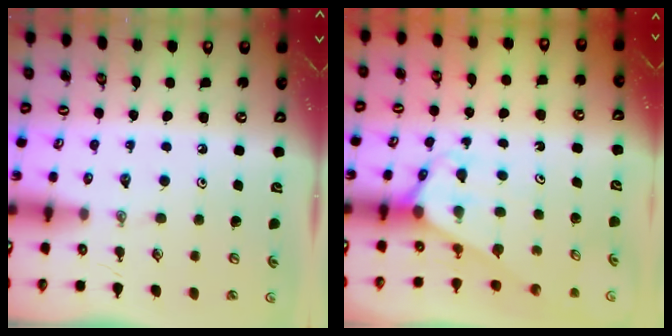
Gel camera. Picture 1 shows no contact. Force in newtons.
{"total": 2.6, "press": 2.6, "slide": 0.2}